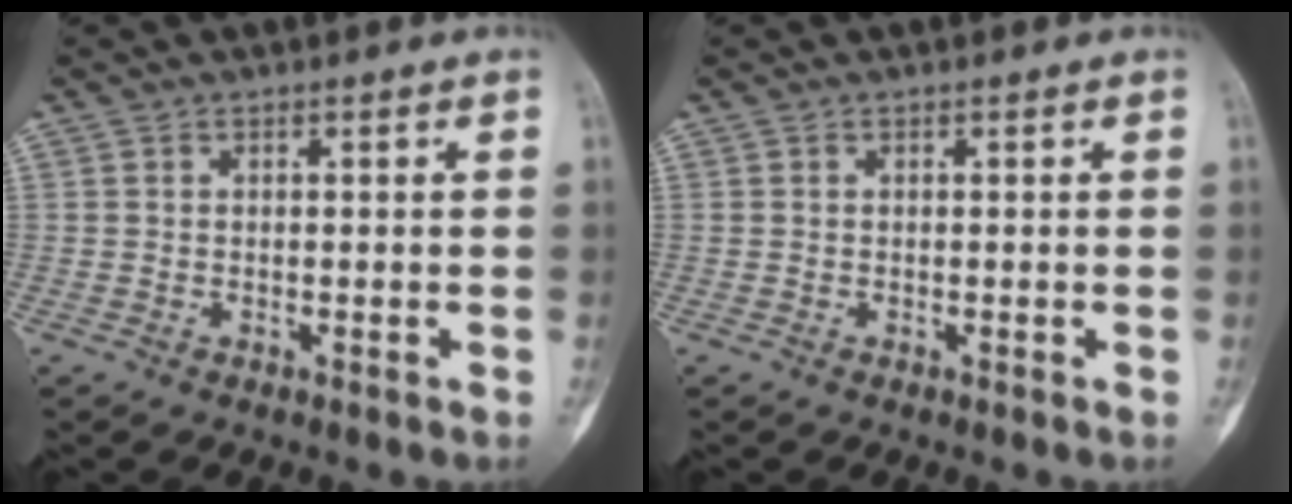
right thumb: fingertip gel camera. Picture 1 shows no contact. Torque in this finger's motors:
{"motor_torque": [0.01, 0.01, 0.00, 0.00, 0.00]}